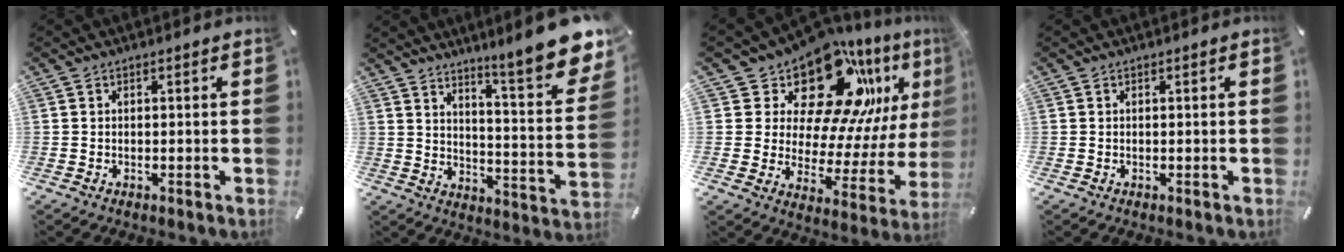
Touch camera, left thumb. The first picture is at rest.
{"total": 13.3, "force": [10.5, 2.4, 7.9], "torque": [-0.112, -0.101, 0.169]}
{"total": 20.8, "force": [14.5, 10.6, 10.4], "torque": [-0.148, -0.115, 0.247]}
{"total": 0.0}